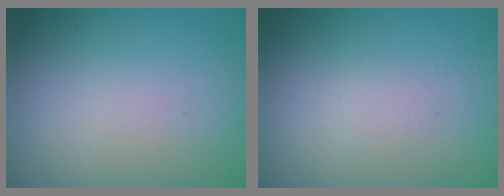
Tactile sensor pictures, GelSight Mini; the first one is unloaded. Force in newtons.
{"total": 0.6, "press": 0.6, "slide": 0.1}